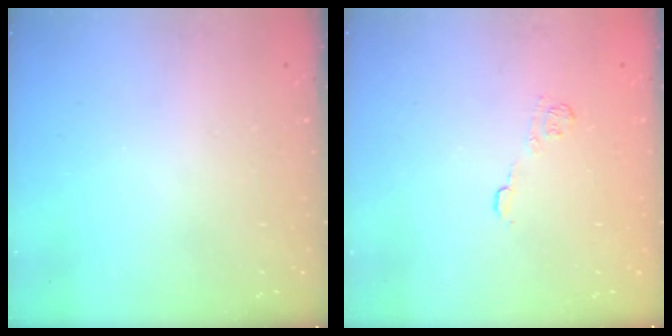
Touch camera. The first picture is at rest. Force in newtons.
{"total": 7.6, "press": 7.5, "slide": 1.5}